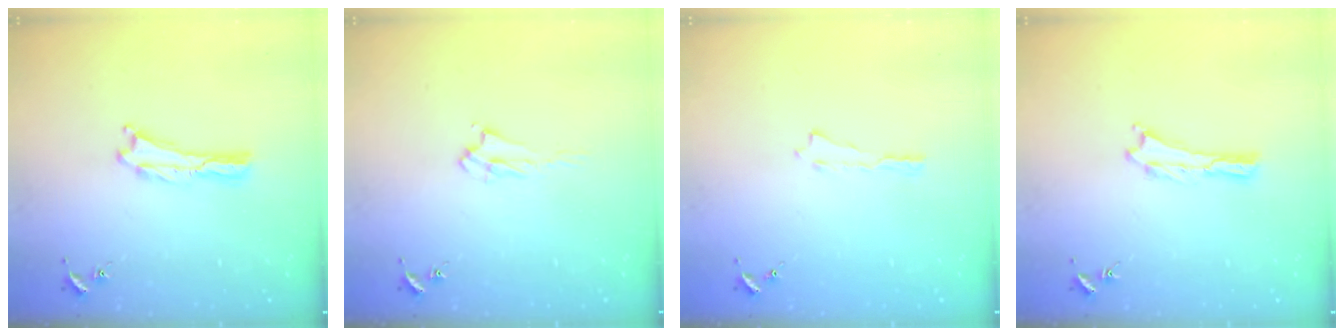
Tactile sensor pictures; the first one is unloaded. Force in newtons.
{"total": 2.2, "press": 2.2, "slide": 0.4}
{"total": 0.0}
{"total": 0.0}